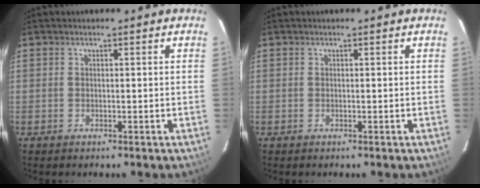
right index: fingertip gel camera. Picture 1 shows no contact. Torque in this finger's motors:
{"motor_torque": [0.00, 0.00, 0.02, 0.00]}